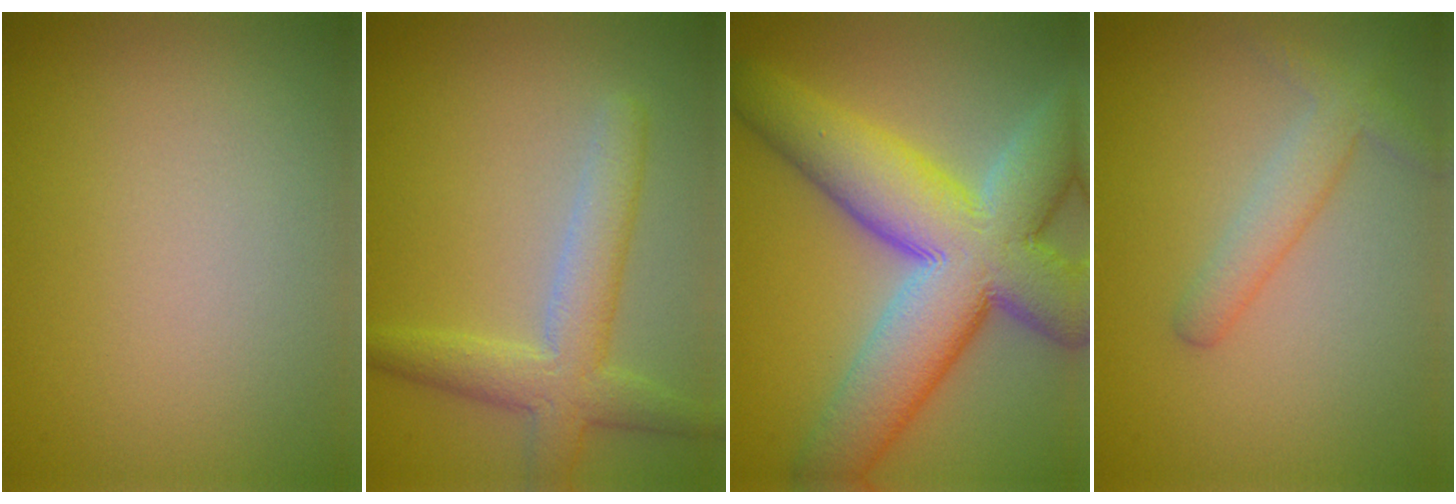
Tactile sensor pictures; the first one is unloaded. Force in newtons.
{"total": 4.4, "press": 4.4, "slide": 0.3}
{"total": 13.2, "press": 13.2, "slide": 0.8}
{"total": 2.5, "press": 2.5, "slide": 0.2}